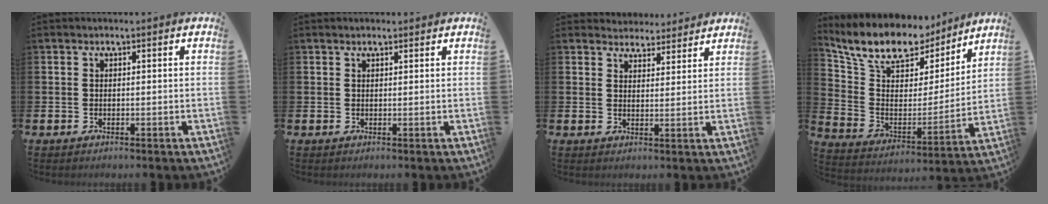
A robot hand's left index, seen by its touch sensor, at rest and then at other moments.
{"total": 1.1, "force": [1.0, 0.3, 0.3], "torque": [-0.003, 0.003, 0.018]}
{"total": 4.0, "force": [3.8, 1.1, -0.3], "torque": [0.004, -0.024, 0.068]}
{"total": 12.7, "force": [10.8, 5.3, 4.0], "torque": [-0.123, -0.065, 0.194]}